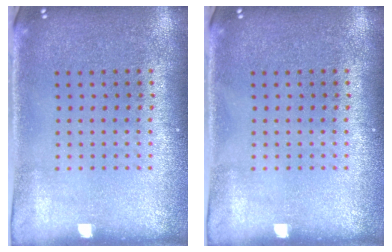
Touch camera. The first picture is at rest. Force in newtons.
{"total": 0.0}